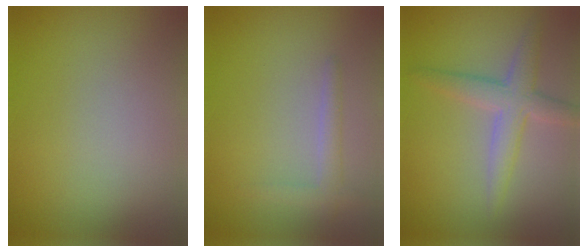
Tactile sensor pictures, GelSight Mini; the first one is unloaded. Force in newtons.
{"total": 1.6, "press": 1.6, "slide": 0.1}
{"total": 3.6, "press": 3.6, "slide": 0.3}